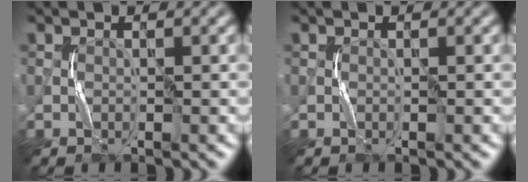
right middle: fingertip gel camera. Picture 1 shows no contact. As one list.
[{"total": 0.0}]